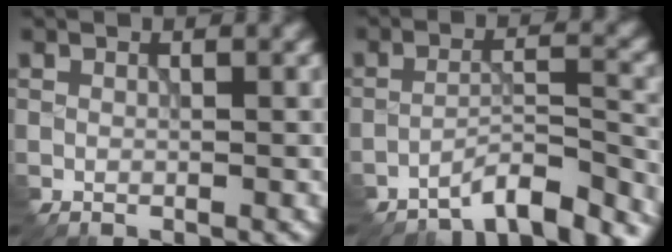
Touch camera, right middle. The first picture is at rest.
{"total": 5.6, "force": [-5.3, 0.7, 1.8], "torque": [-0.028, 0.003, -0.086]}